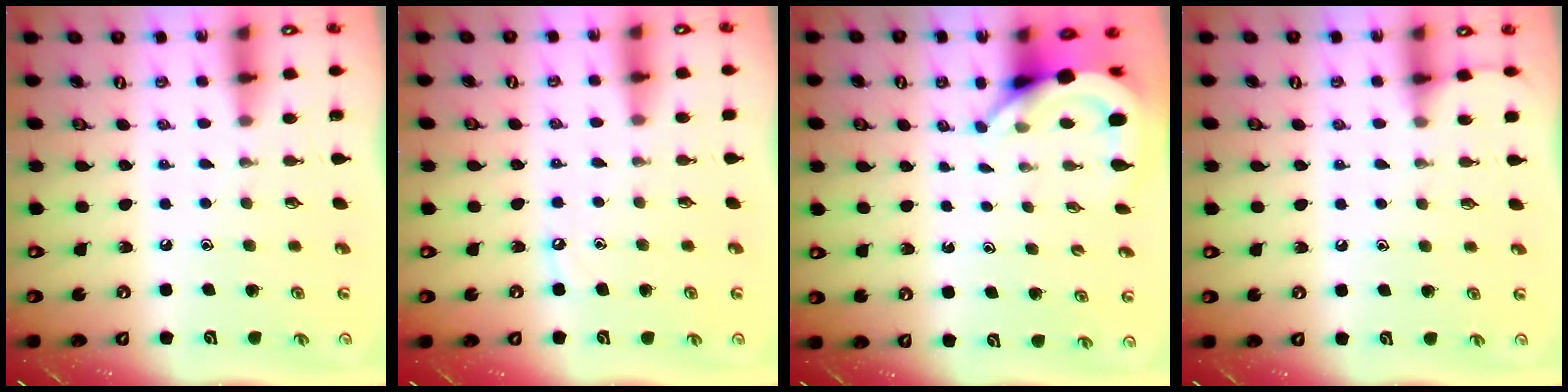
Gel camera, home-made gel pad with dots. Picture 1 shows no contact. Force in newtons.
{"total": 3.5, "press": 3.5, "slide": 0.5}
{"total": 4.4, "press": 4.4, "slide": 0.5}
{"total": 3.3, "press": 3.3, "slide": 0.5}